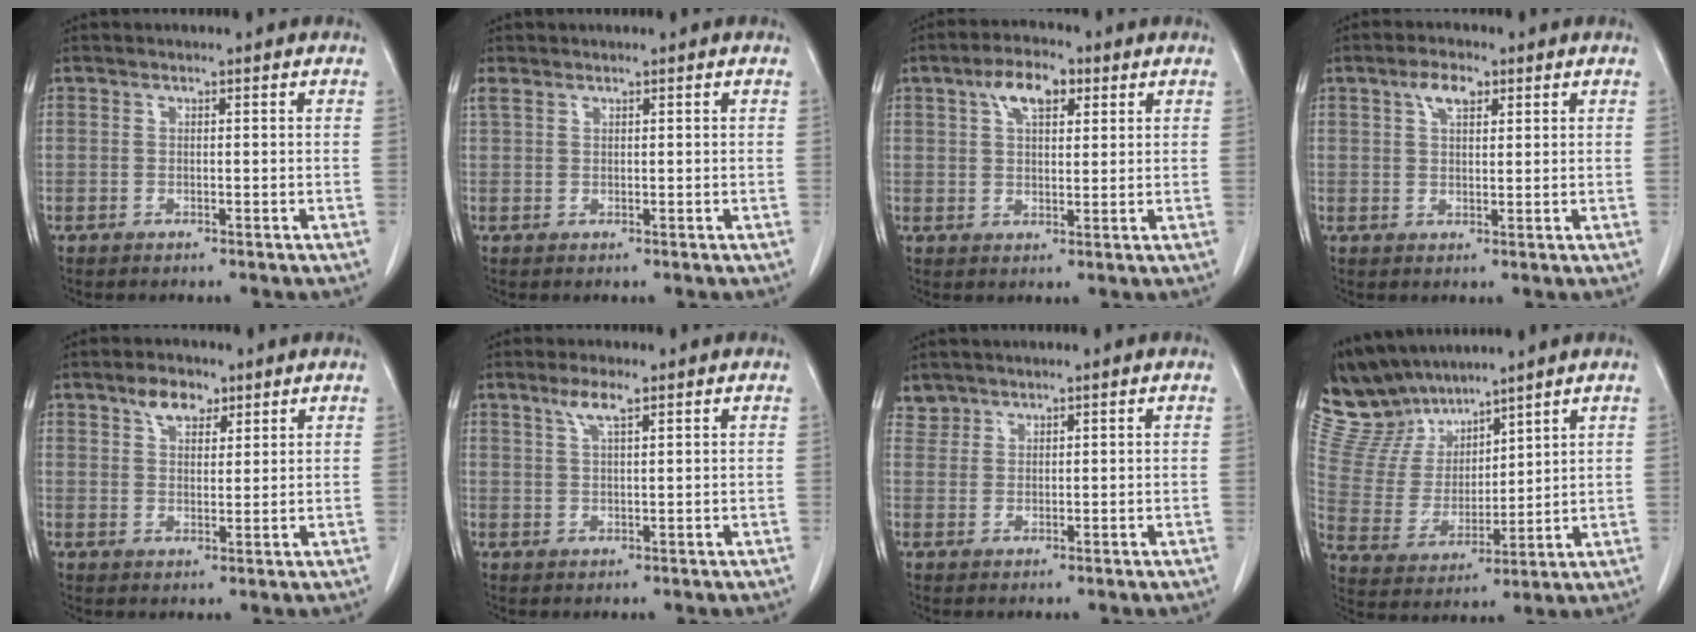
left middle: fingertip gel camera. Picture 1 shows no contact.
{"total": 1.3, "force": [1.0, 0.5, 0.5], "torque": [-0.019, 0.016, 0.027]}
{"total": 6.4, "force": [3.1, 2.7, 4.9], "torque": [-0.089, 0.017, 0.052]}
{"total": 3.9, "force": [2.0, 1.6, 2.8], "torque": [-0.056, 0.009, 0.038]}
{"total": 4.6, "force": [3.0, 2.3, 2.6], "torque": [-0.047, 0.010, 0.053]}
{"total": 3.4, "force": [2.1, 0.4, 2.6], "torque": [-0.054, 0.003, 0.042]}
{"total": 2.1, "force": [1.9, 1.0, -0.5], "torque": [0.013, 0.008, 0.035]}
{"total": 11.8, "force": [10.9, 3.7, 2.2], "torque": [-0.070, 0.015, 0.232]}